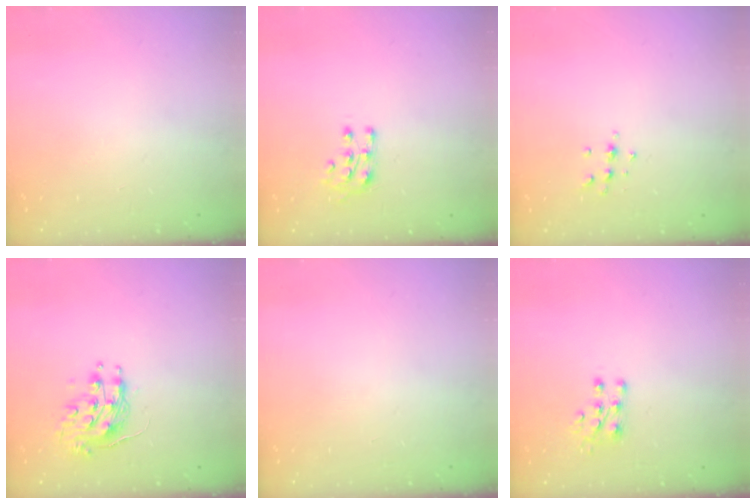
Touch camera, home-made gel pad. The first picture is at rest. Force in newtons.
{"total": 7.2, "press": 7.2, "slide": 0.7}
{"total": 5.9, "press": 5.8, "slide": 1.2}
{"total": 9.4, "press": 9.4, "slide": 0.6}
{"total": 0.0}
{"total": 7.1, "press": 7.0, "slide": 0.9}